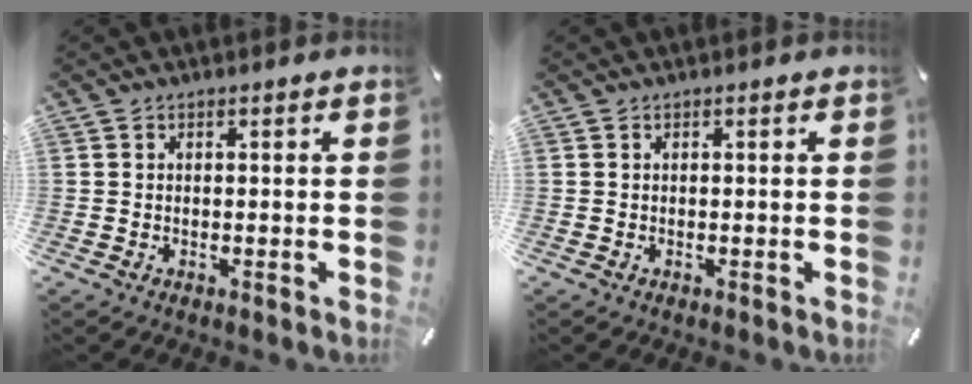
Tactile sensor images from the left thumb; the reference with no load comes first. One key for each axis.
{"total": 0.0}